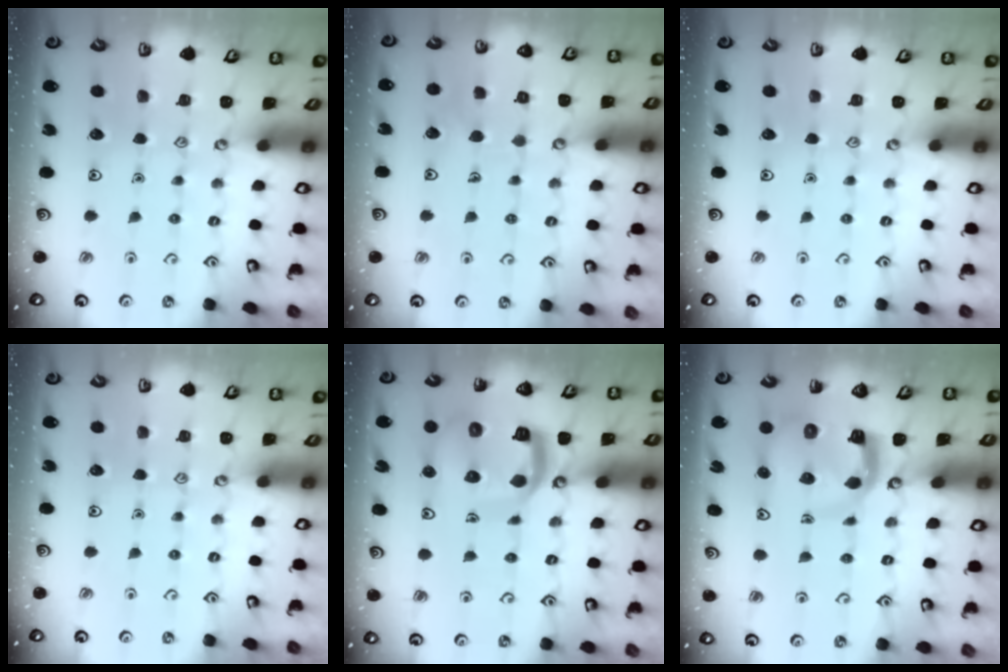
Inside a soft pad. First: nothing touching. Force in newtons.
{"total": 5.6, "press": 5.6, "slide": 0.4}
{"total": 0.0}
{"total": 0.0}
{"total": 14.0, "press": 13.9, "slide": 1.6}
{"total": 6.4, "press": 6.4, "slide": 0.7}